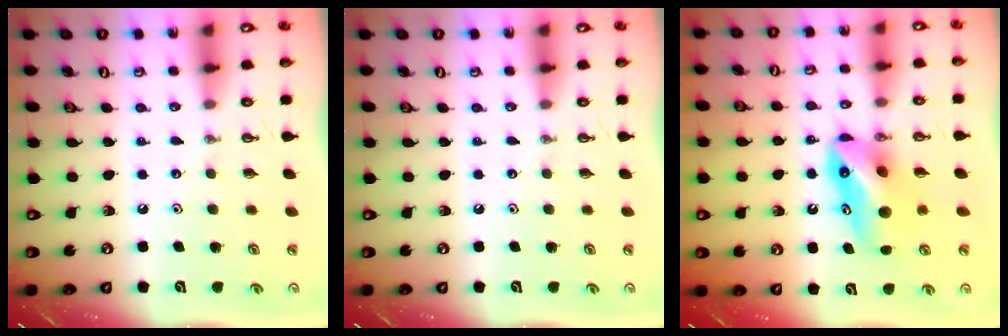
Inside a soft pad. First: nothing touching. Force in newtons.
{"total": 0.0}
{"total": 9.4, "press": 8.7, "slide": 3.6}